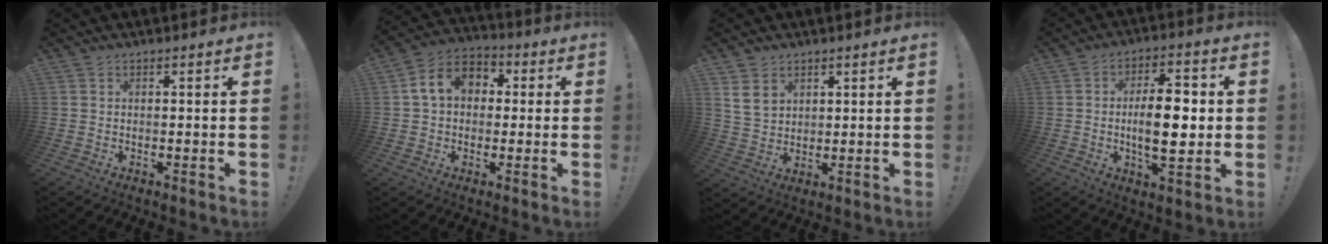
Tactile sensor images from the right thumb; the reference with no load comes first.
{"total": 10.7, "force": [2.3, 8.2, 6.5], "torque": [-0.107, 0.019, 0.049]}
{"total": 7.0, "force": [3.7, 5.0, 3.3], "torque": [-0.053, -0.010, 0.075]}
{"total": 13.4, "force": [-0.5, 5.7, 12.1], "torque": [-0.188, -0.003, -0.018]}